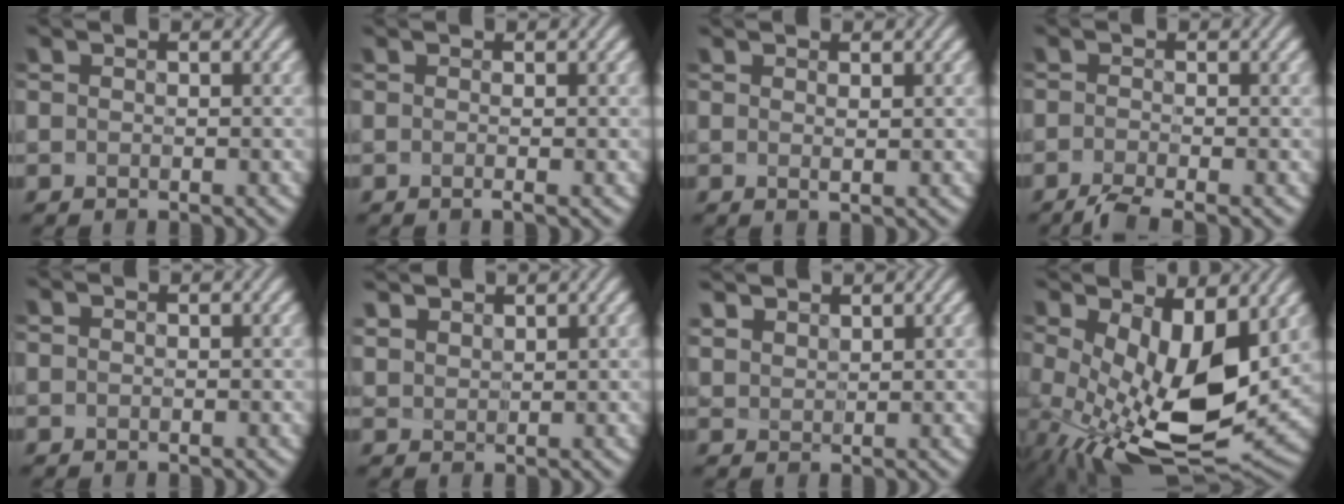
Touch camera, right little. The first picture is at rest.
{"total": 0.8, "force": [-0.2, -0.2, 0.7], "torque": [-0.010, -0.003, 0.002]}
{"total": 1.5, "force": [0.6, 0.6, 1.3], "torque": [-0.009, 0.002, 0.011]}
{"total": 3.3, "force": [-2.6, 0.4, 2.0], "torque": [-0.042, -0.005, -0.046]}
{"total": 0.0}
{"total": 2.7, "force": [2.0, 1.5, 0.9], "torque": [-0.032, 0.021, 0.037]}
{"total": 3.0, "force": [2.2, 1.8, 1.1], "torque": [-0.040, 0.021, 0.041]}
{"total": 11.6, "force": [0.4, 4.0, 10.9], "torque": [-0.191, -0.021, 0.018]}